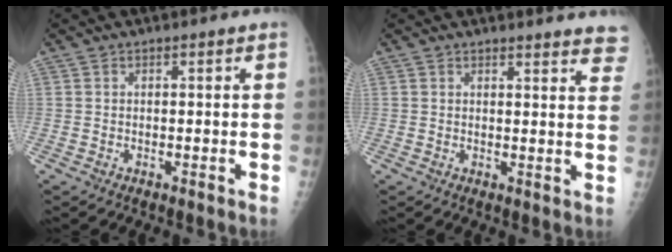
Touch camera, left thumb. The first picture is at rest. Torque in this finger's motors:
{"motor_torque": [-0.33, 0.22, -0.15, -0.14, 0.02]}